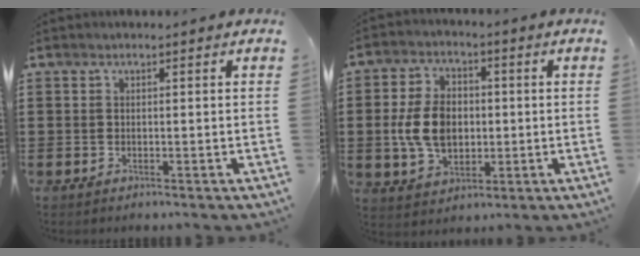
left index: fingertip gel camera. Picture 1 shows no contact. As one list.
[{"total": 8.7, "force": [-0.4, 6.1, 6.2], "torque": [-0.138, 0.009, -0.013]}]